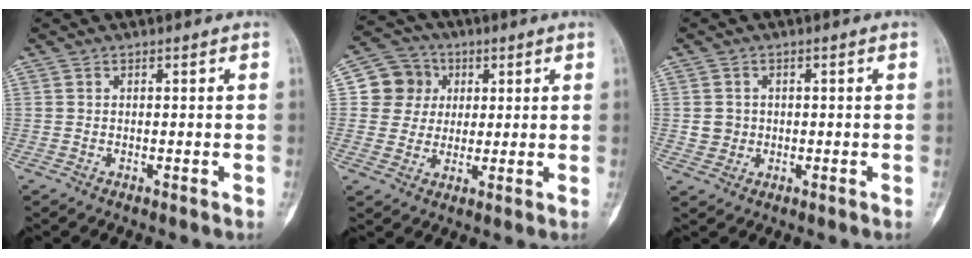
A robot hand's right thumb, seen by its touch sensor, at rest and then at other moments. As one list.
[{"total": 8.5, "force": [2.0, 8.1, 1.7], "torque": [0.010, 0.004, 0.028]}, {"total": 2.8, "force": [0.1, 2.7, 0.8], "torque": [0.002, 0.005, 0.005]}]